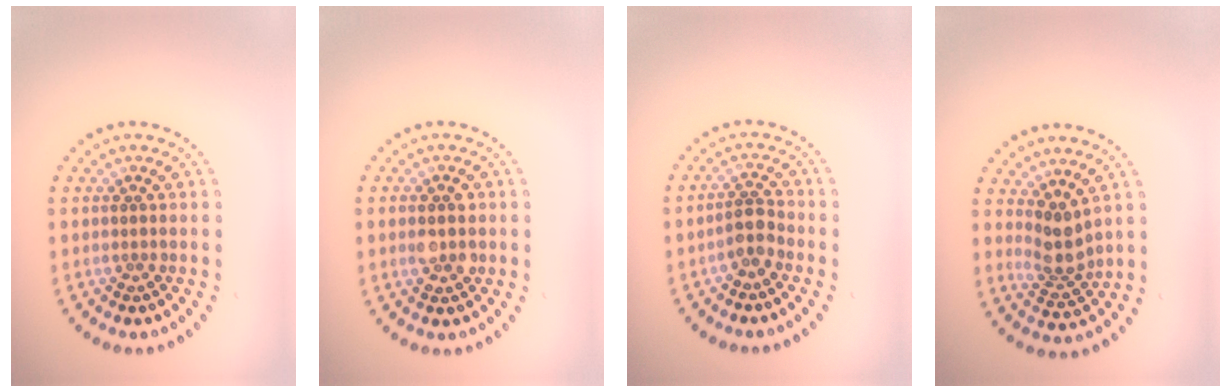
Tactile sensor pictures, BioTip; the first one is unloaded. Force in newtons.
{"total": 2.8, "press": 2.8, "slide": 0.2}
{"total": 2.1, "press": 1.8, "slide": 1.1}
{"total": 2.7, "press": 2.0, "slide": 1.8}